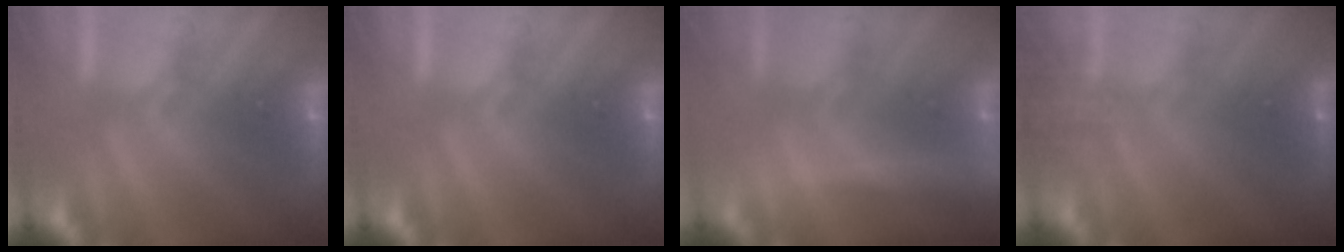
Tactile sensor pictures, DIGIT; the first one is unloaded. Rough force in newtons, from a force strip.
{"total": 0.0}
{"total": 2.2}
{"total": 1.7}